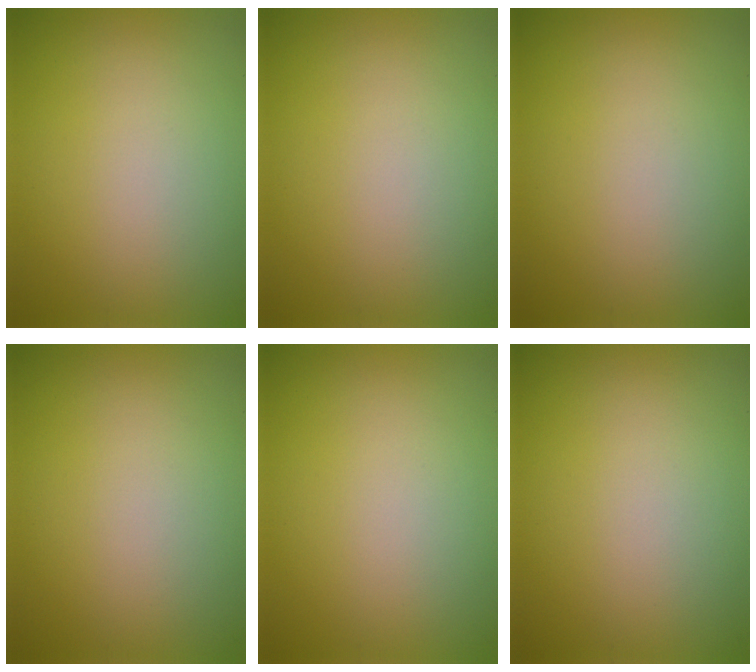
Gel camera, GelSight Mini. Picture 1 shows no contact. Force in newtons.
{"total": 0.0}
{"total": 0.0}
{"total": 0.0}
{"total": 0.0}
{"total": 0.0}